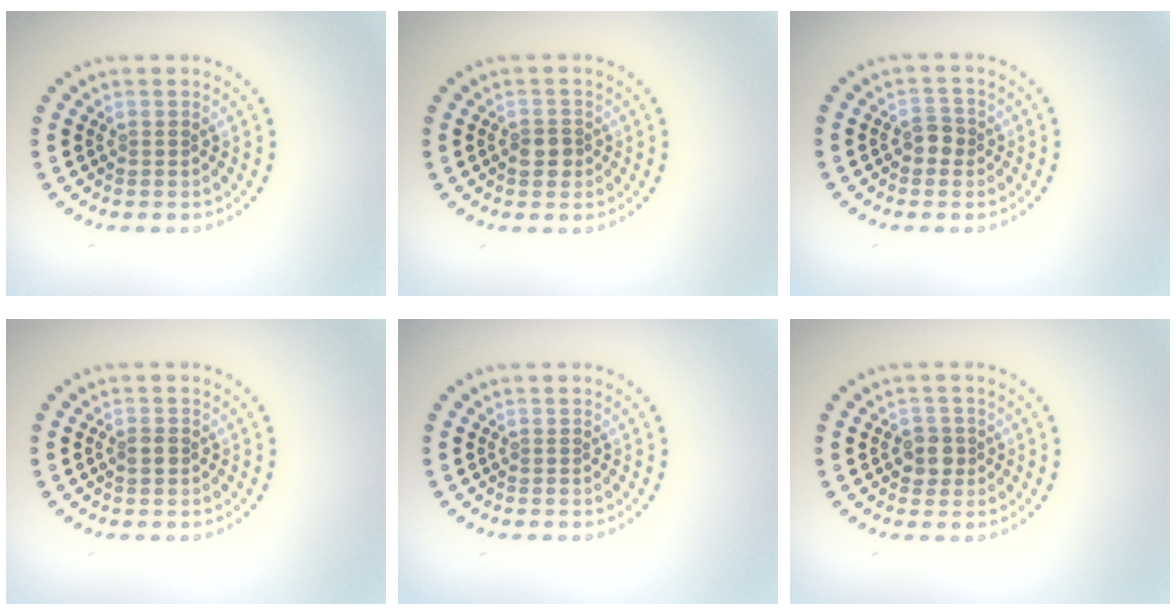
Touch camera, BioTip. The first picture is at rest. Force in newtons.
{"total": 1.7, "press": 1.6, "slide": 0.5}
{"total": 1.5, "press": 1.4, "slide": 0.5}
{"total": 1.4, "press": 1.4, "slide": 0.2}
{"total": 0.0}
{"total": 1.9, "press": 1.8, "slide": 0.7}